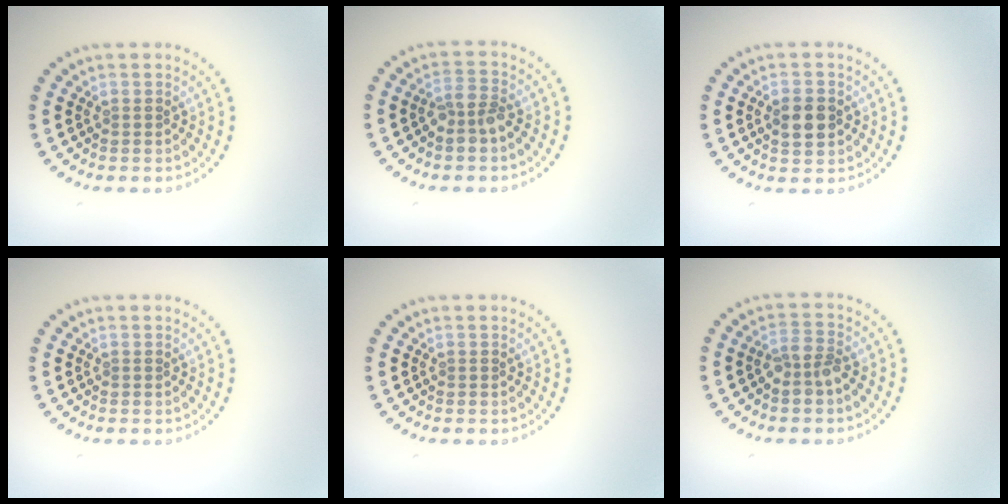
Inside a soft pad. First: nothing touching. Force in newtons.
{"total": 2.4, "press": 2.3, "slide": 0.7}
{"total": 3.0, "press": 3.0, "slide": 0.1}
{"total": 0.0}
{"total": 0.0}
{"total": 2.4, "press": 2.3, "slide": 0.7}